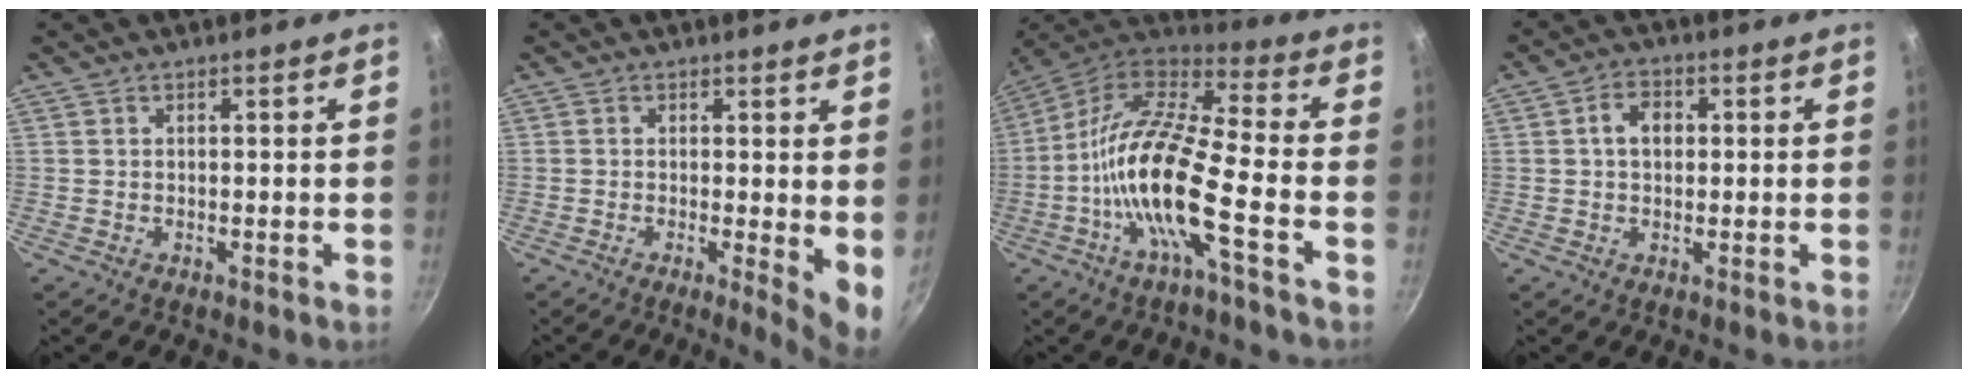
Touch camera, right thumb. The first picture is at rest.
{"total": 5.5, "force": [0.2, 1.4, 5.4], "torque": [-0.073, -0.018, 0.001]}
{"total": 17.6, "force": [-5.4, 4.0, 16.3], "torque": [-0.306, 0.044, -0.125]}
{"total": 4.8, "force": [0.7, 3.5, 3.2], "torque": [-0.035, 0.011, 0.004]}